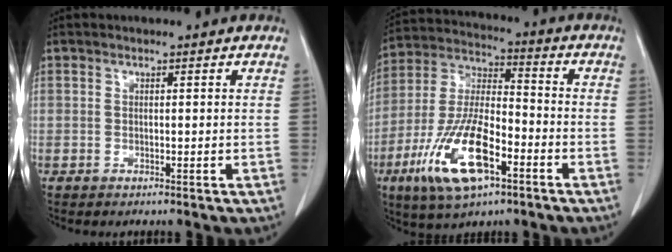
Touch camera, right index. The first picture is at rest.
{"total": 15.5, "force": [-6.9, 5.4, 12.8], "torque": [-0.265, -0.002, -0.123]}